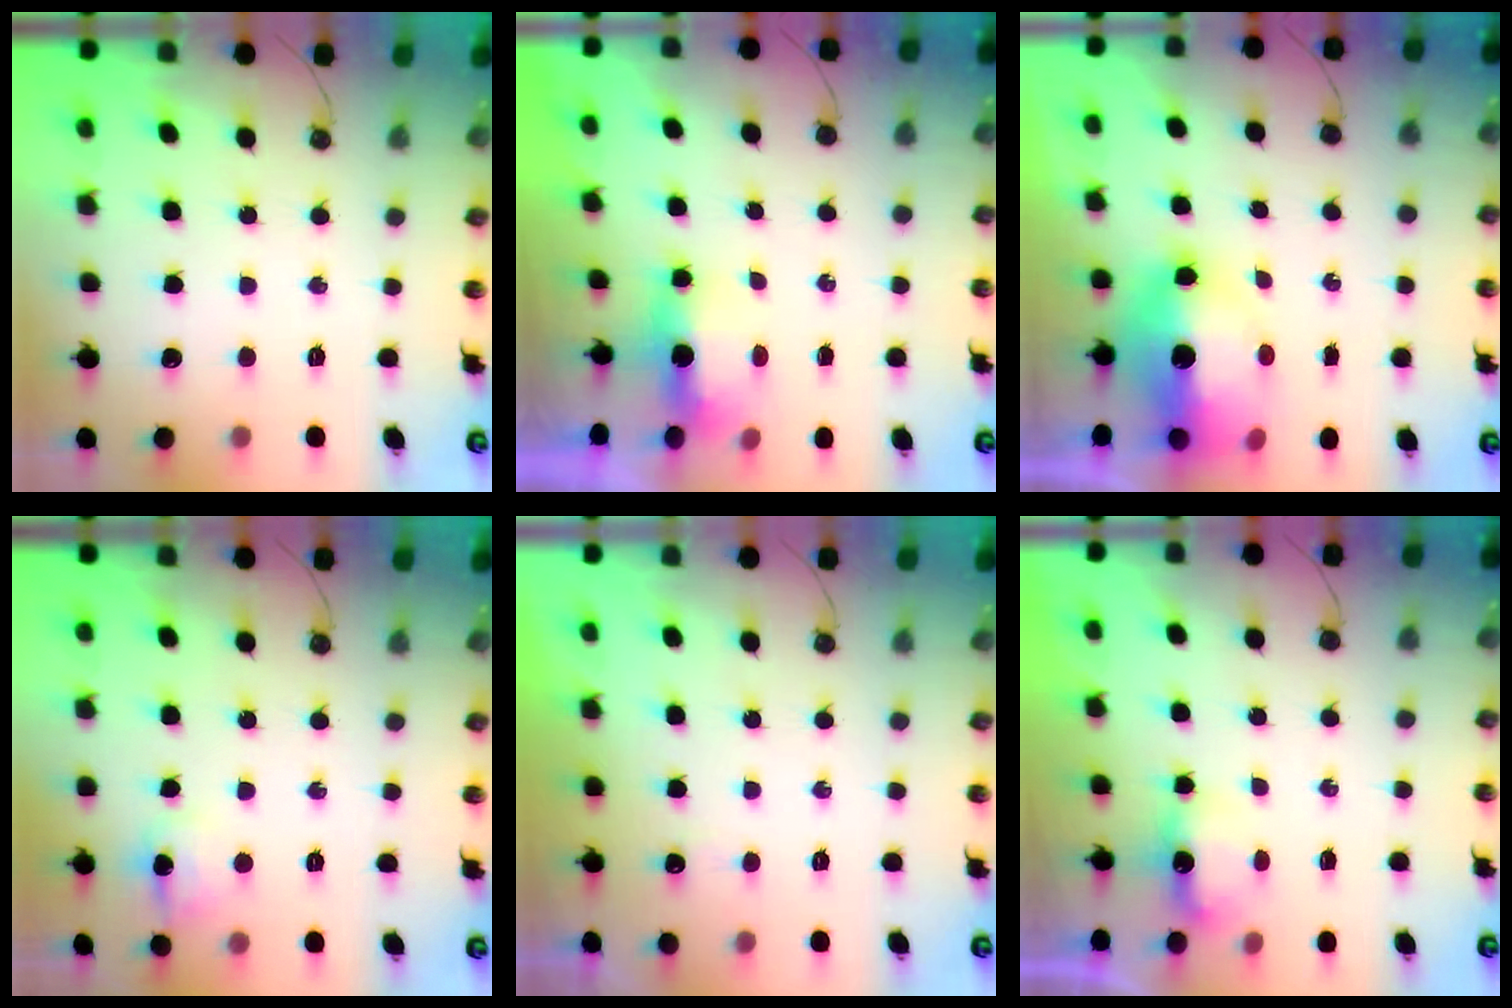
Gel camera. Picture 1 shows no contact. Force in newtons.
{"total": 5.1, "press": 4.9, "slide": 1.3}
{"total": 11.0, "press": 10.9, "slide": 1.1}
{"total": 7.2, "press": 7.2, "slide": 0.7}
{"total": 2.2, "press": 2.2, "slide": 0.5}
{"total": 3.5, "press": 3.3, "slide": 1.0}